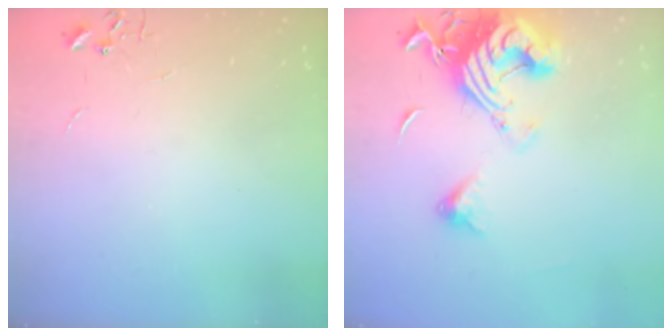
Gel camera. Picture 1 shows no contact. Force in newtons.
{"total": 18.1, "press": 18.0, "slide": 2.0}